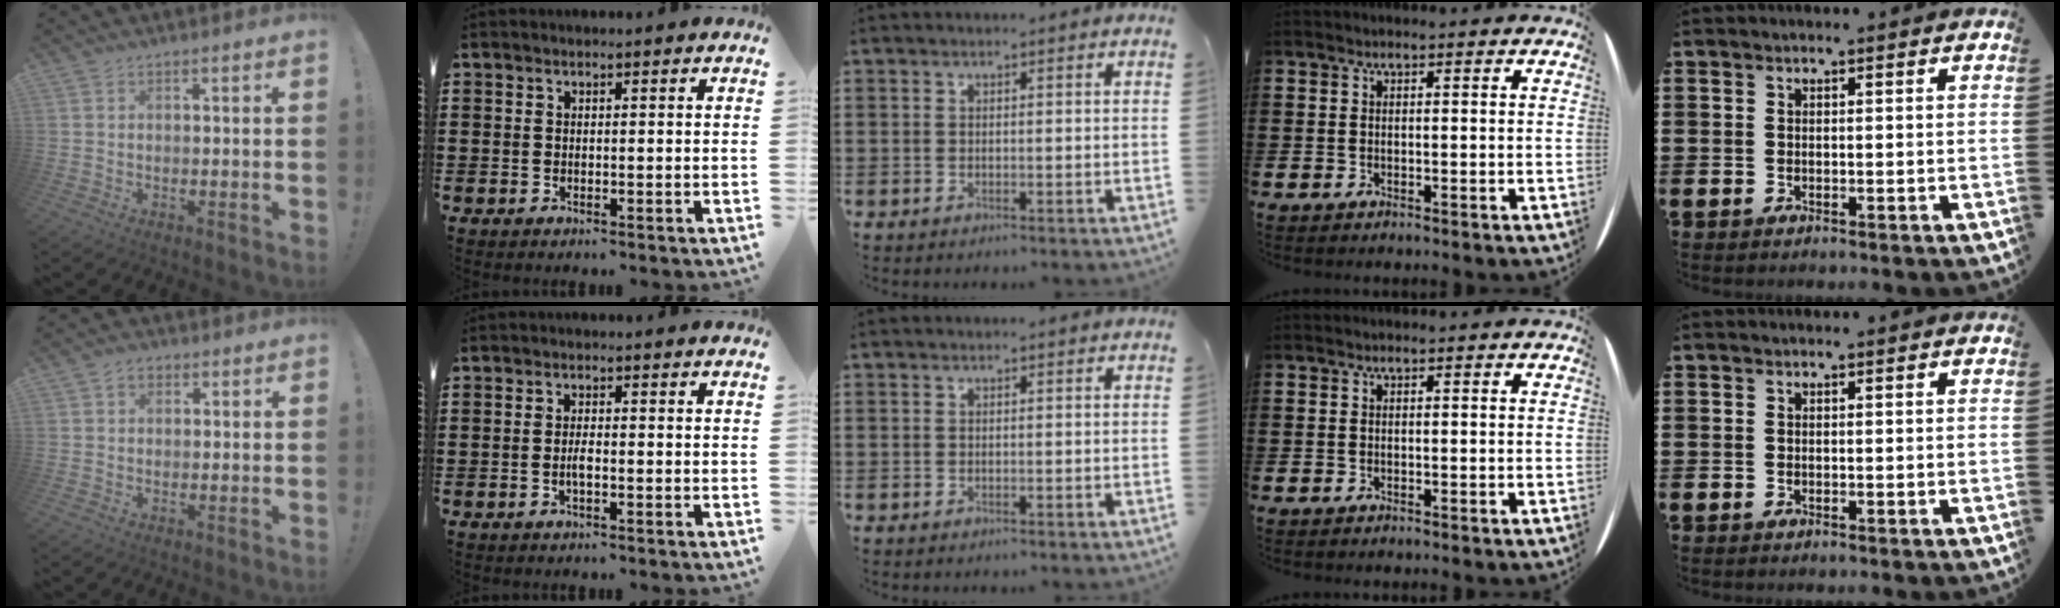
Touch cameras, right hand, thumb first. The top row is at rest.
{"thumb": {"total": 2.5, "force": [0.9, 1.8, 1.4], "torque": [-0.019, 0.000, 0.014]}, "index": {"total": 1.7, "force": [-0.5, 0.5, 1.6], "torque": [-0.038, -0.001, -0.012]}}